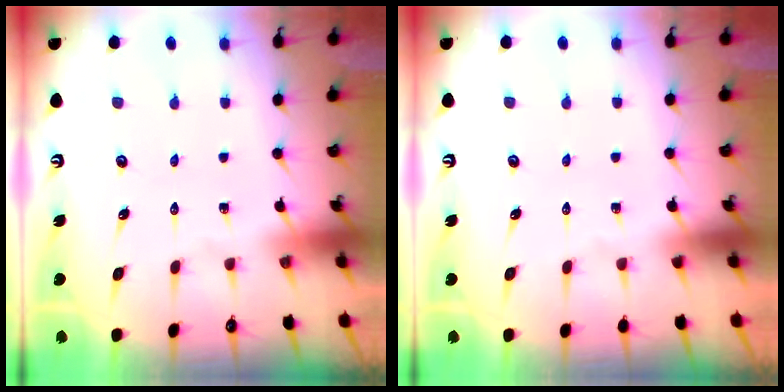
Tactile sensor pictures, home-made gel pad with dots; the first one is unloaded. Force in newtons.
{"total": 0.0}